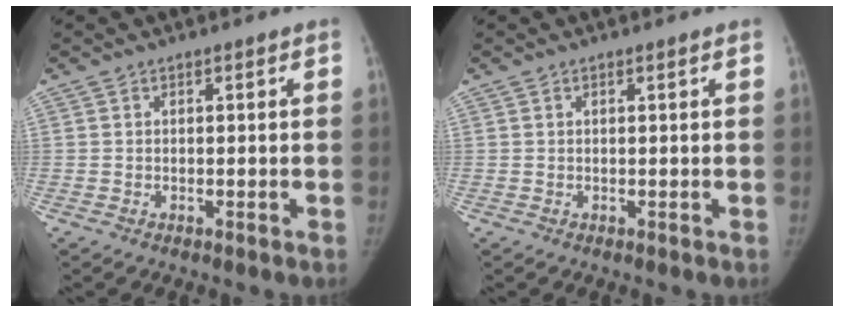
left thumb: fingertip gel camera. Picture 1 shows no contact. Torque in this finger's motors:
{"motor_torque": [-0.15, -0.02, -0.26, 0.54, -0.01]}